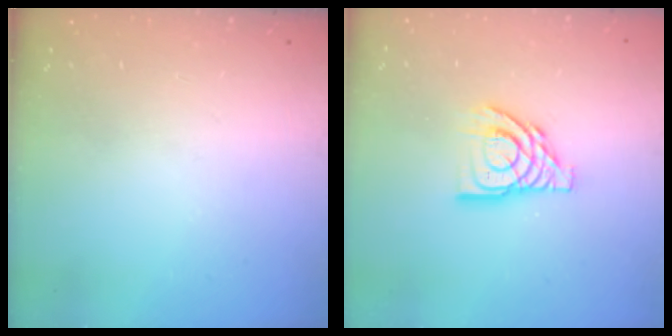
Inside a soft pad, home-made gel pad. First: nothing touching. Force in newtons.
{"total": 12.4, "press": 12.3, "slide": 1.3}